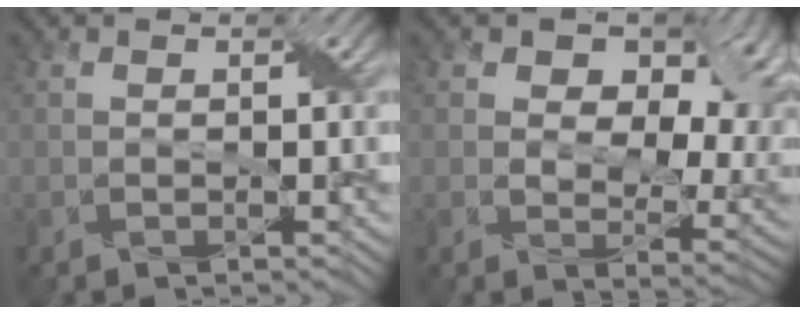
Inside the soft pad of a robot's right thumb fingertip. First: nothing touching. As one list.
[{"total": 14.6, "force": [5.5, 8.6, 10.5], "torque": [-0.155, 0.013, 0.088]}]